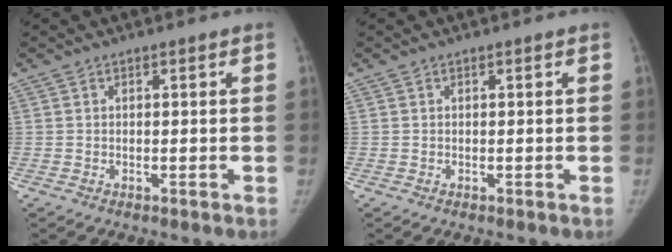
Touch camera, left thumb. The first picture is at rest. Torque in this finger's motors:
{"motor_torque": [0.13, -0.02, 0.12, -0.38, 0.02]}